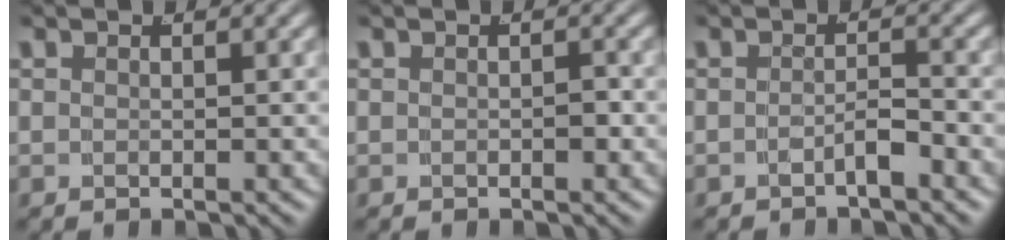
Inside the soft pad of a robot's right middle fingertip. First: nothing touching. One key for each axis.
{"total": 0.6, "fx": -0.2, "fy": 0.2, "fz": 0.5, "tx": -0.010, "ty": -0.003, "tz": -0.003}
{"total": 1.5, "fx": -1.2, "fy": -0.2, "fz": 0.9, "tx": -0.003, "ty": -0.002, "tz": -0.021}